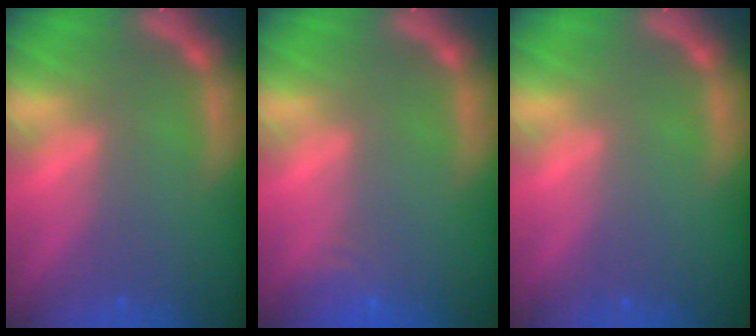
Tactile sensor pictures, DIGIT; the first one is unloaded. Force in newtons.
{"total": 2.4}
{"total": 0.0}